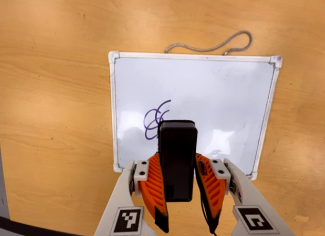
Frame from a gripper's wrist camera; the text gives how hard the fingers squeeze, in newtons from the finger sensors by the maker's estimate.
{"total": 5.8, "left": 4.2, "right": 7.5}